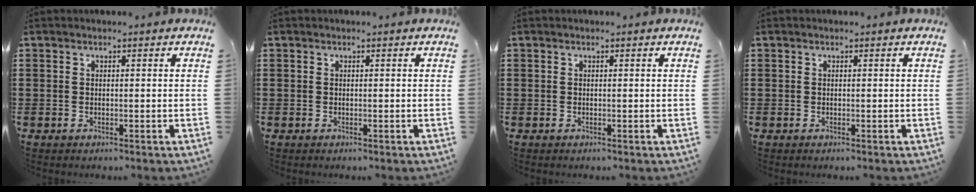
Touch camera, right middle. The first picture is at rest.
{"total": 0.0}
{"total": 0.0}
{"total": 0.0}